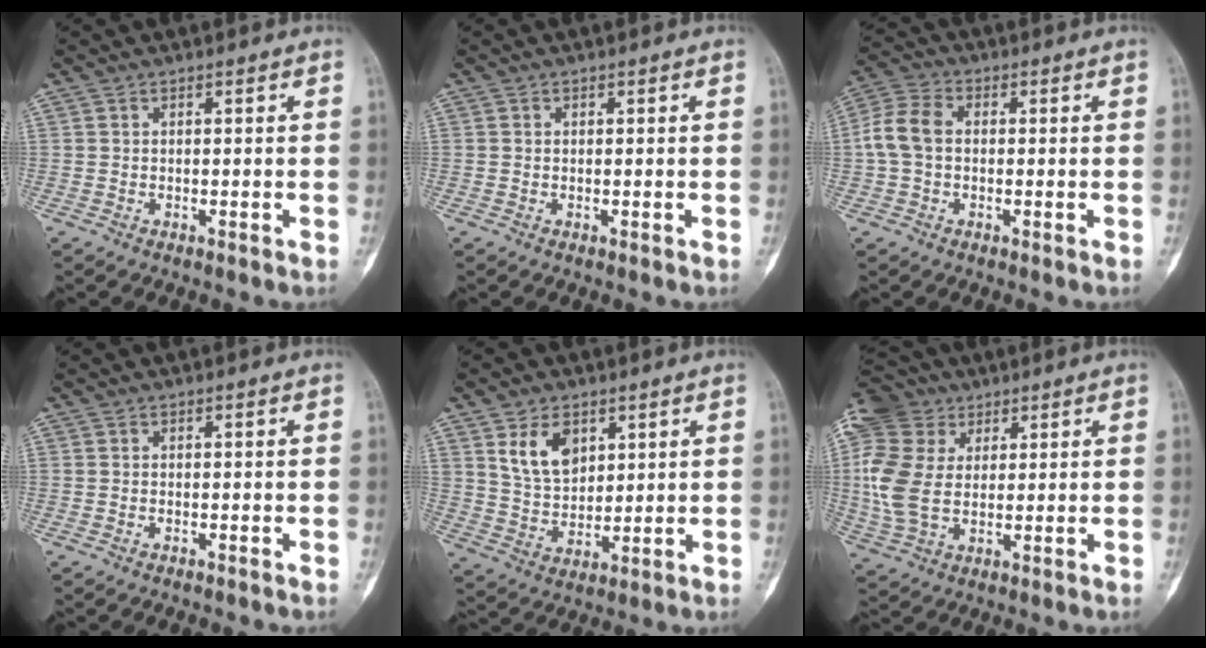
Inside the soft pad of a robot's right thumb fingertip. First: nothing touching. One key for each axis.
{"total": 0.0}
{"total": 7.0, "fx": -0.1, "fy": 4.9, "fz": 4.9, "tx": -0.105, "ty": 0.022, "tz": -0.010}
{"total": 0.0}
{"total": 9.1, "fx": 4.1, "fy": 6.0, "fz": 5.5, "tx": -0.075, "ty": -0.025, "tz": 0.086}
{"total": 13.6, "fx": 3.4, "fy": 10.0, "fz": 8.5, "tx": -0.188, "ty": 0.003, "tz": 0.060}